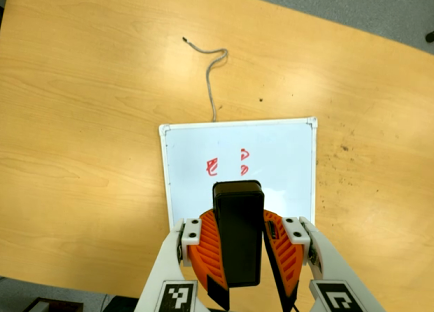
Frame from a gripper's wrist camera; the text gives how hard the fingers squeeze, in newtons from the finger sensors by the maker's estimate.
{"total": 10.6, "left": 9.9, "right": 11.2}